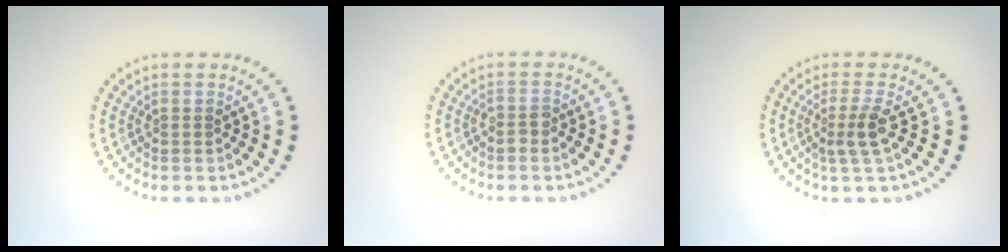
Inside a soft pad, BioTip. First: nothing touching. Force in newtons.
{"total": 0.9, "press": 0.7, "slide": 0.5}
{"total": 2.3, "press": 1.7, "slide": 1.5}